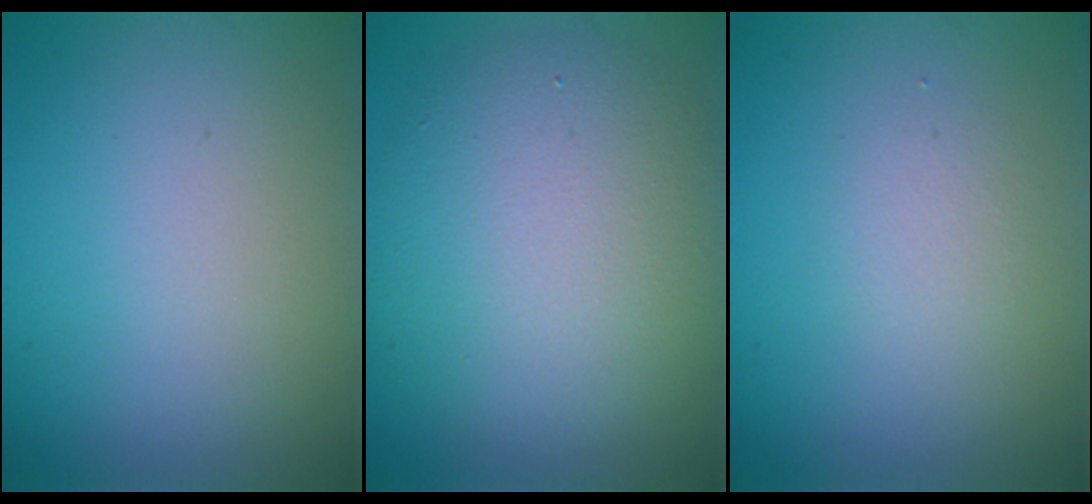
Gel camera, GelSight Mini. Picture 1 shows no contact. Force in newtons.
{"total": 8.7, "press": 8.6, "slide": 0.8}
{"total": 1.6, "press": 1.6, "slide": 0.0}